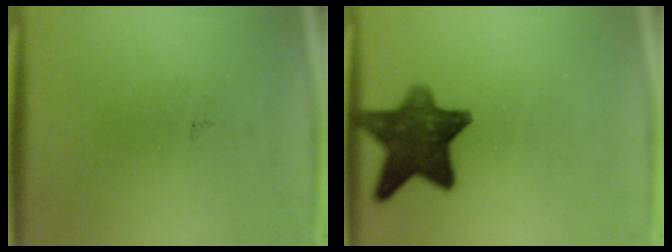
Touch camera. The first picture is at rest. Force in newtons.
{"total": 11.0}